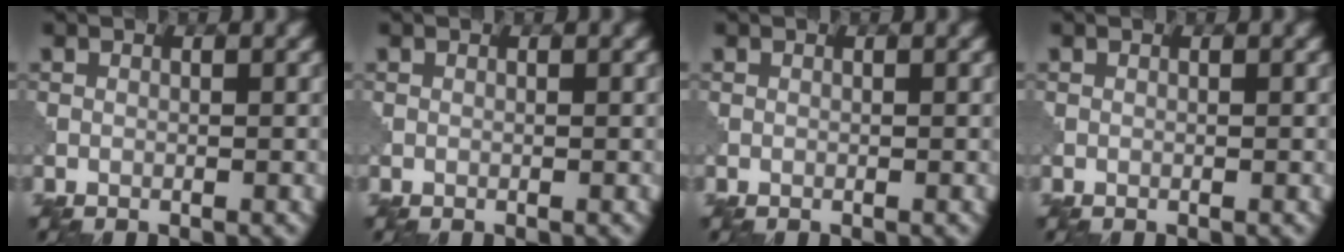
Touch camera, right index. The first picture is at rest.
{"total": 0.0}
{"total": 0.0}
{"total": 0.0}